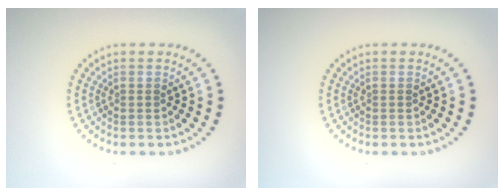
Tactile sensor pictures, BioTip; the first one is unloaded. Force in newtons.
{"total": 0.0}